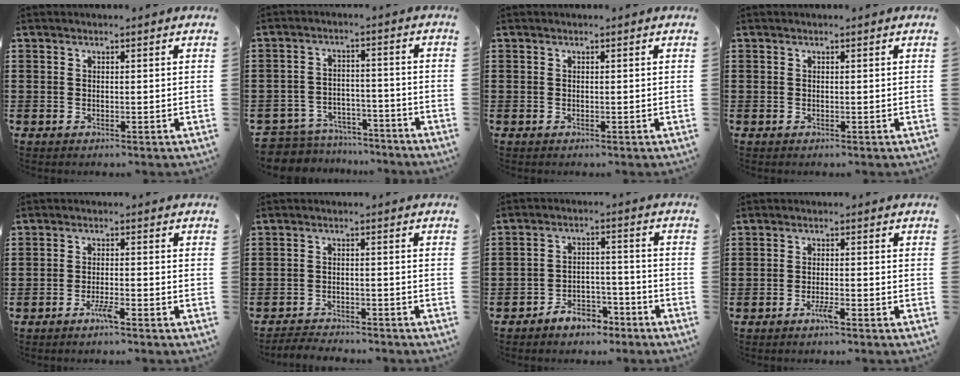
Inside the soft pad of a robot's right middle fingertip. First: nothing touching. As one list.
[{"total": 6.0, "force": [-5.9, 1.2, 0.2], "torque": [-0.024, 0.010, -0.126]}, {"total": 0.0}, {"total": 0.0}, {"total": 2.8, "force": [-1.9, 0.2, 2.1], "torque": [-0.043, -0.004, -0.036]}, {"total": 3.1, "force": [-3.1, 0.5, -0.1], "torque": [-0.005, 0.001, -0.068]}, {"total": 5.2, "force": [-4.7, 1.8, 1.0], "torque": [-0.015, 0.015, -0.093]}, {"total": 2.3, "force": [-1.6, 0.2, 1.7], "torque": [-0.038, -0.005, -0.030]}]